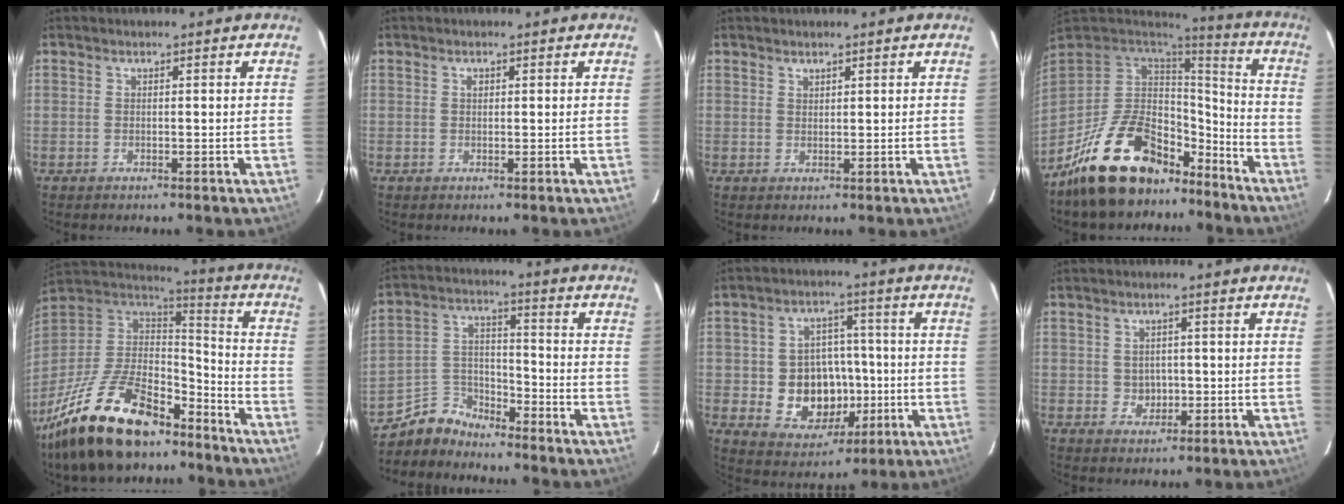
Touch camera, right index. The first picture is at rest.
{"total": 0.6, "force": [0.2, 0.5, 0.3], "torque": [-0.004, 0.002, 0.005]}
{"total": 1.0, "force": [0.9, 0.4, 0.1], "torque": [-0.002, 0.001, 0.017]}
{"total": 21.0, "force": [-14.6, 10.5, 10.9], "torque": [-0.220, 0.011, -0.222]}
{"total": 27.1, "force": [-18.5, 11.9, 15.9], "torque": [-0.322, -0.013, -0.303]}
{"total": 7.1, "force": [-6.2, 3.3, 0.7], "torque": [-0.022, 0.037, -0.129]}
{"total": 12.4, "force": [-2.3, 10.5, 6.2], "torque": [-0.143, 0.010, -0.015]}
{"total": 3.3, "force": [-0.2, 3.2, 0.8], "torque": [-0.016, 0.007, 0.006]}